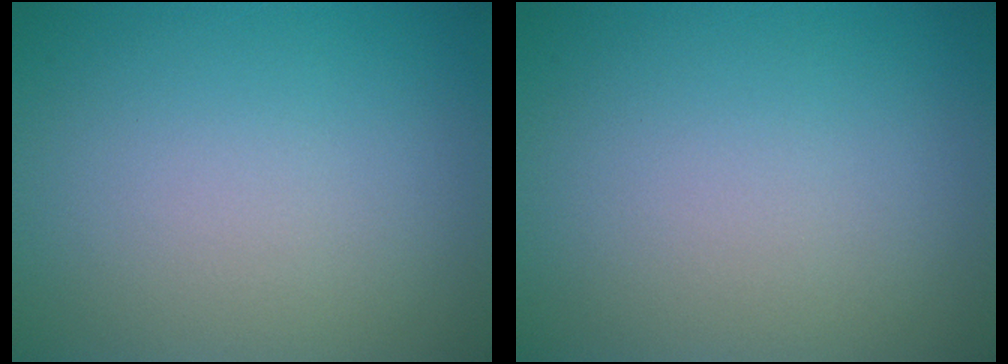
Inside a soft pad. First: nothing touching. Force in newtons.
{"total": 0.0}